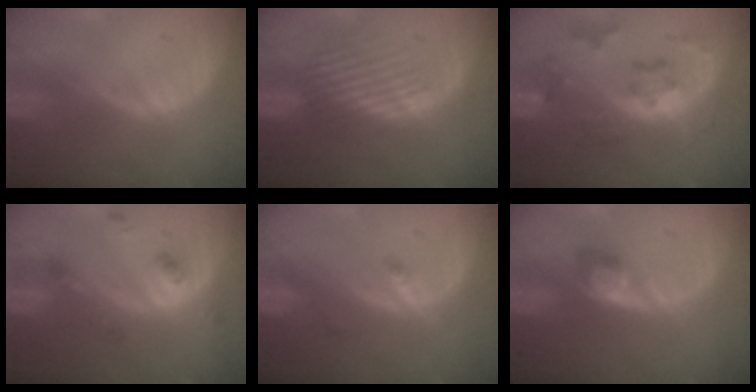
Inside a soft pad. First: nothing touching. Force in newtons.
{"total": 4.0, "press": 4.0, "slide": 0.4}
{"total": 7.4, "press": 6.6, "slide": 3.4}
{"total": 4.9, "press": 4.3, "slide": 2.2}
{"total": 2.2, "press": 1.8, "slide": 1.3}
{"total": 2.7, "press": 2.7, "slide": 0.1}